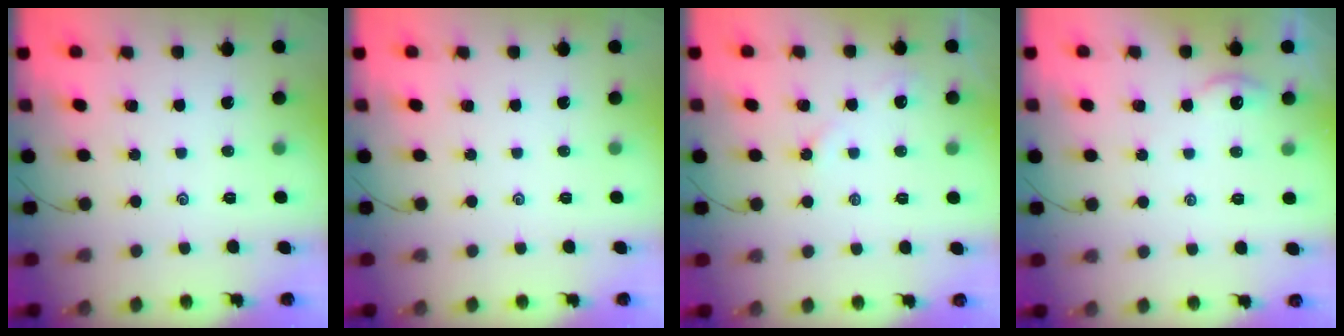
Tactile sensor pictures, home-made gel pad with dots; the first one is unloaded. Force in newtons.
{"total": 0.0}
{"total": 4.6, "press": 4.6, "slide": 0.4}
{"total": 1.6, "press": 1.5, "slide": 0.3}